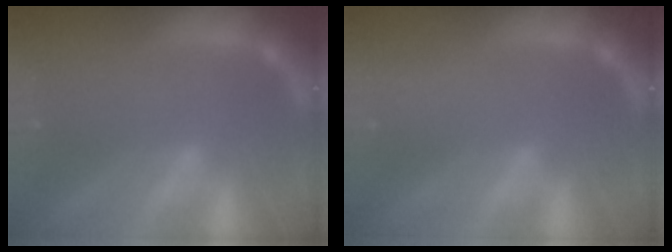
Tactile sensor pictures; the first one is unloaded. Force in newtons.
{"total": 0.9}